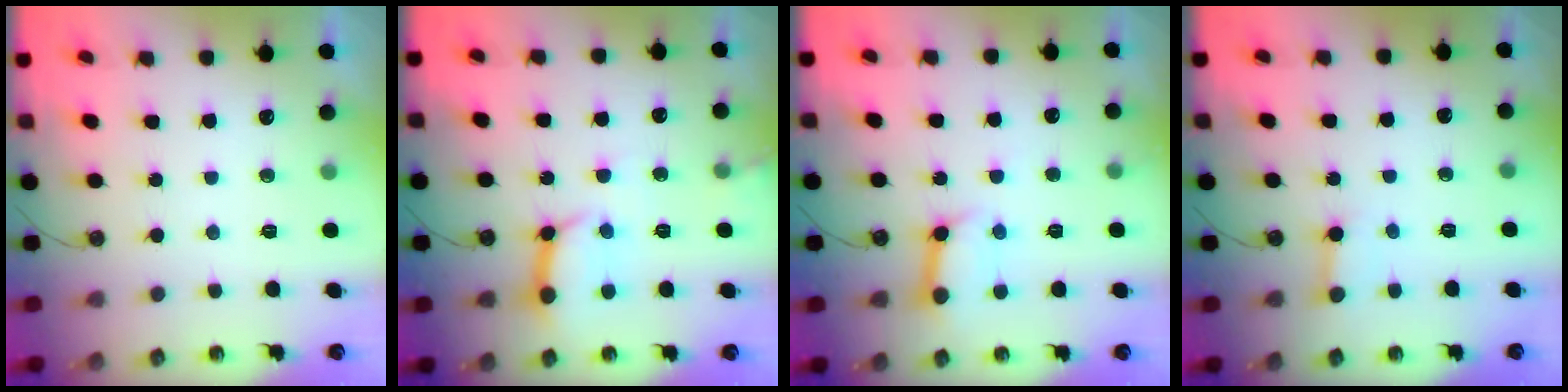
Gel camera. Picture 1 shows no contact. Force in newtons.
{"total": 10.7, "press": 10.6, "slide": 1.4}
{"total": 10.2, "press": 10.2, "slide": 1.2}
{"total": 3.0, "press": 3.0, "slide": 0.5}